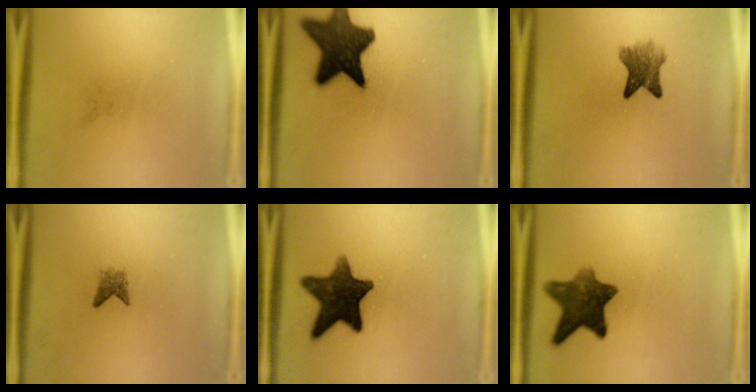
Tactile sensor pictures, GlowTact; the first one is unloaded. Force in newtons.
{"total": 15.2}
{"total": 5.2}
{"total": 1.6}
{"total": 13.6}
{"total": 9.9}